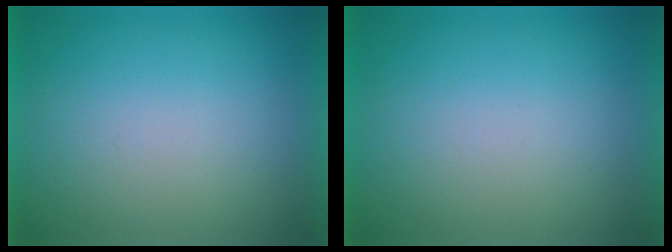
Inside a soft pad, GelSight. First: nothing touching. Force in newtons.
{"total": 3.0}